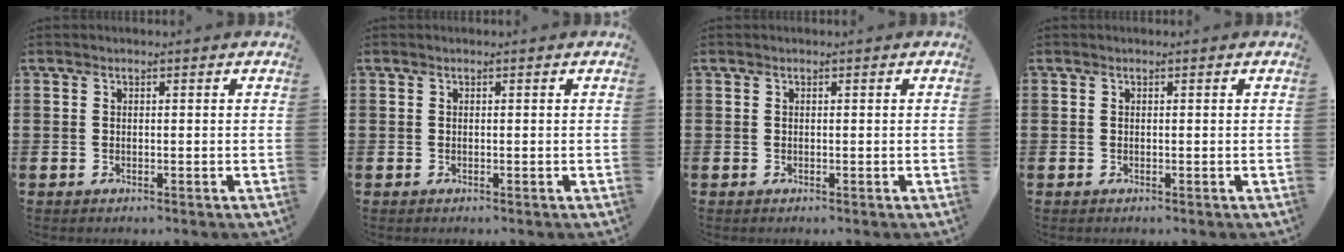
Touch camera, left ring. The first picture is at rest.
{"total": 0.0}
{"total": 0.0}
{"total": 0.0}